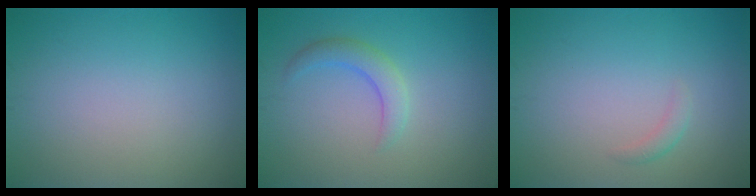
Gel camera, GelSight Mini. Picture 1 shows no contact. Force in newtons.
{"total": 2.3, "press": 2.2, "slide": 0.2}
{"total": 0.9, "press": 0.9, "slide": 0.0}